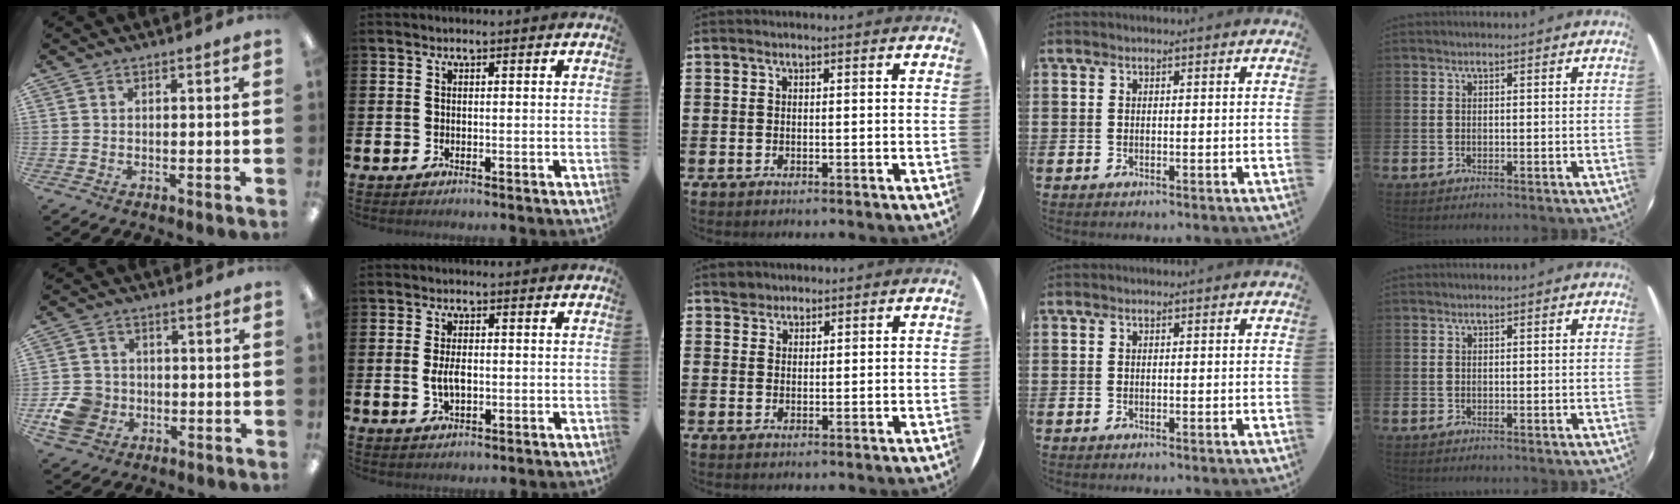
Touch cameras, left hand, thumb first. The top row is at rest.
{"thumb": {"total": 7.8, "force": [-2.2, 6.8, 3.2], "torque": [-0.072, 0.016, -0.038]}, "index": {"total": 3.2, "force": [-0.7, 1.6, 2.6], "torque": [-0.038, 0.002, -0.018]}, "middle": {"total": 1.9, "force": [1.7, 0.8, -0.1], "torque": [0.007, -0.002, 0.034]}}